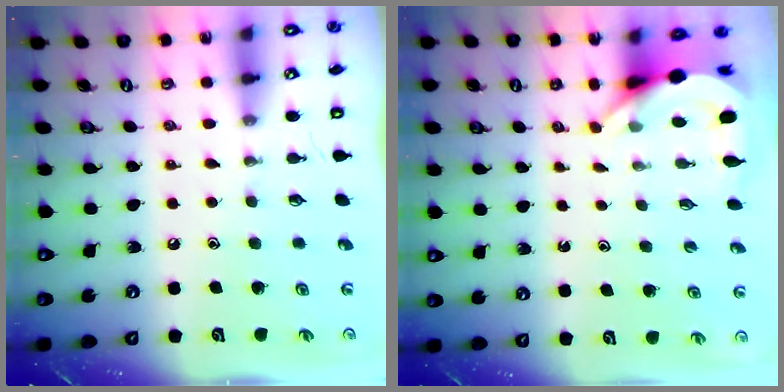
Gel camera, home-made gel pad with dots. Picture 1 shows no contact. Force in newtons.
{"total": 4.4, "press": 4.4, "slide": 0.2}